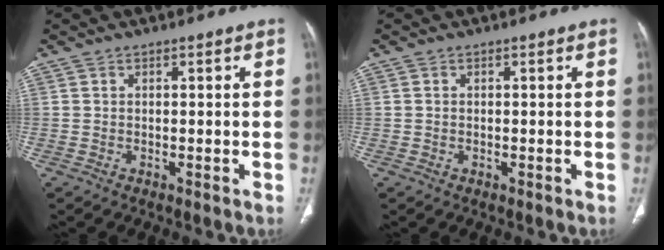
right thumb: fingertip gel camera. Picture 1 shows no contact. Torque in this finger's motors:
{"motor_torque": [-0.15, 0.14, -0.49, 0.15, 0.04]}